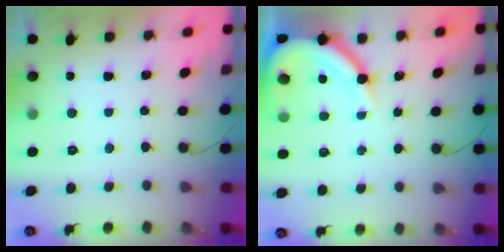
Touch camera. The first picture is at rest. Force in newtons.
{"total": 9.7, "press": 9.6, "slide": 1.2}